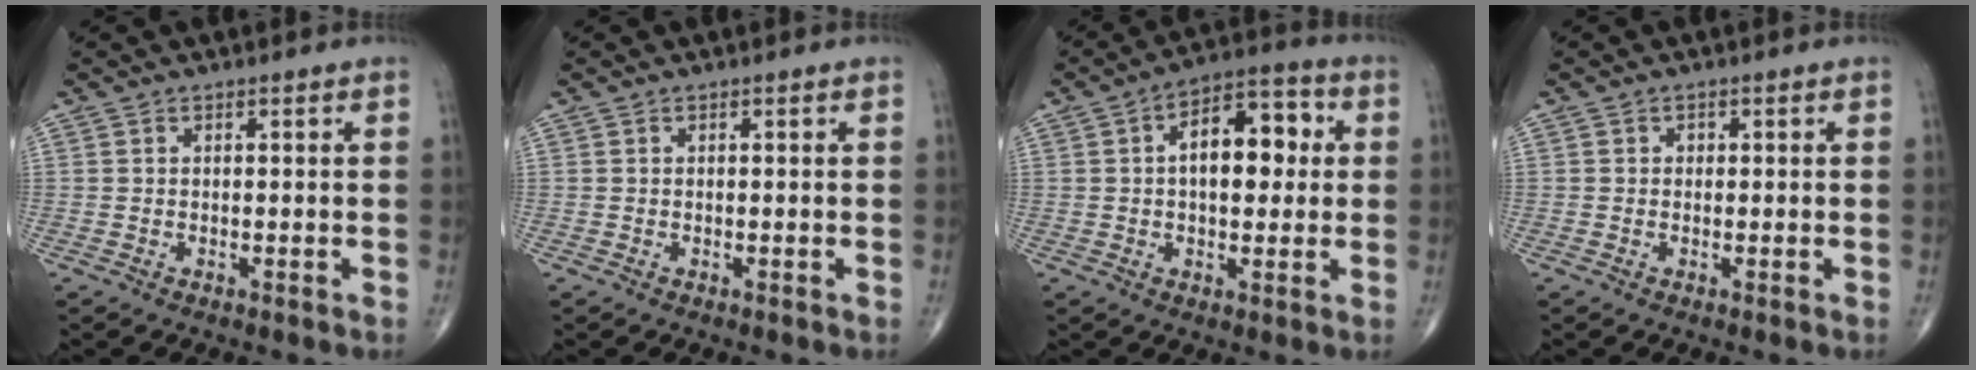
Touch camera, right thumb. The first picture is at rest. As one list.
[{"total": 0.0}, {"total": 12.3, "force": [1.8, 6.7, 10.2], "torque": [-0.126, 0.023, 0.021]}, {"total": 0.6, "force": [0.1, 0.6, 0.3], "torque": [0.000, 0.001, -0.001]}]